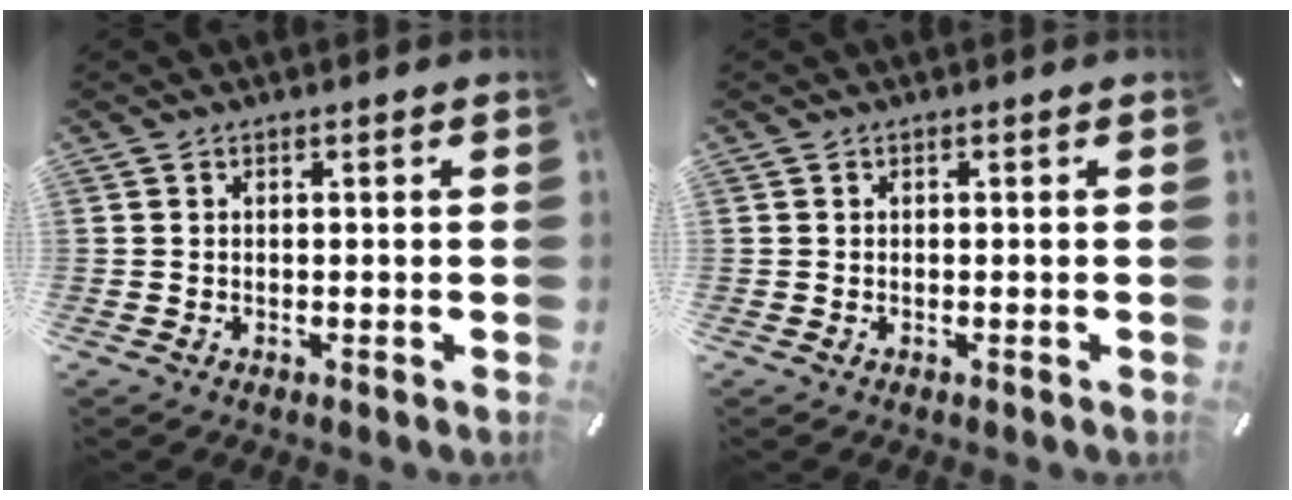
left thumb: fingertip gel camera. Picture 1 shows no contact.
{"total": 0.0}